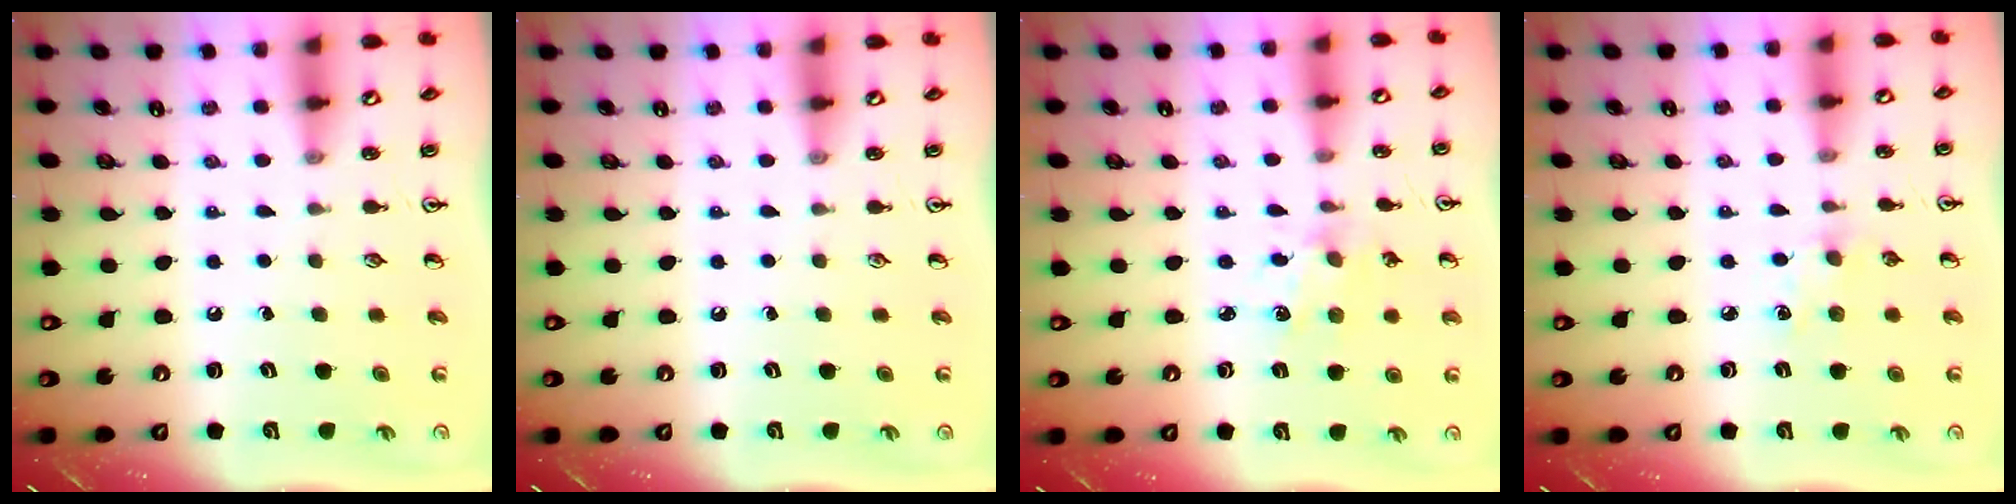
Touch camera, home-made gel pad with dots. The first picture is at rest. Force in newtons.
{"total": 0.0}
{"total": 2.1, "press": 2.1, "slide": 0.4}
{"total": 5.4, "press": 5.4, "slide": 0.7}